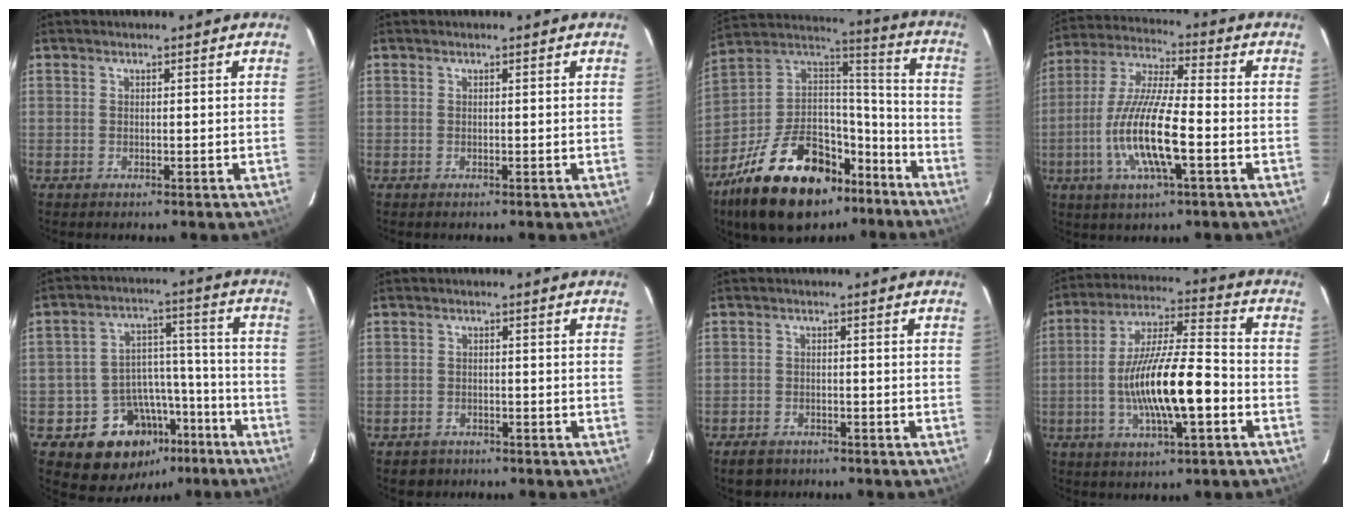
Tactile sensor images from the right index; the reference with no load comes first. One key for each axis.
{"total": 0.0}
{"total": 29.0, "fx": -18.1, "fy": 14.6, "fz": 17.4, "tx": -0.332, "ty": 0.018, "tz": -0.277}
{"total": 14.8, "fx": -4.3, "fy": 2.7, "fz": 13.9, "tx": -0.285, "ty": -0.008, "tz": -0.083}
{"total": 14.4, "fx": -8.7, "fy": 10.5, "fz": 4.6, "tx": -0.087, "ty": 0.053, "tz": -0.106}
{"total": 3.4, "fx": -2.4, "fy": 2.4, "fz": 0.3, "tx": -0.019, "ty": 0.003, "tz": -0.034}
{"total": 4.7, "fx": -3.5, "fy": 2.9, "fz": 1.2, "tx": -0.041, "ty": 0.002, "tz": -0.053}
{"total": 15.9, "fx": -4.3, "fy": 3.4, "fz": 14.9, "tx": -0.276, "ty": 0.001, "tz": -0.075}